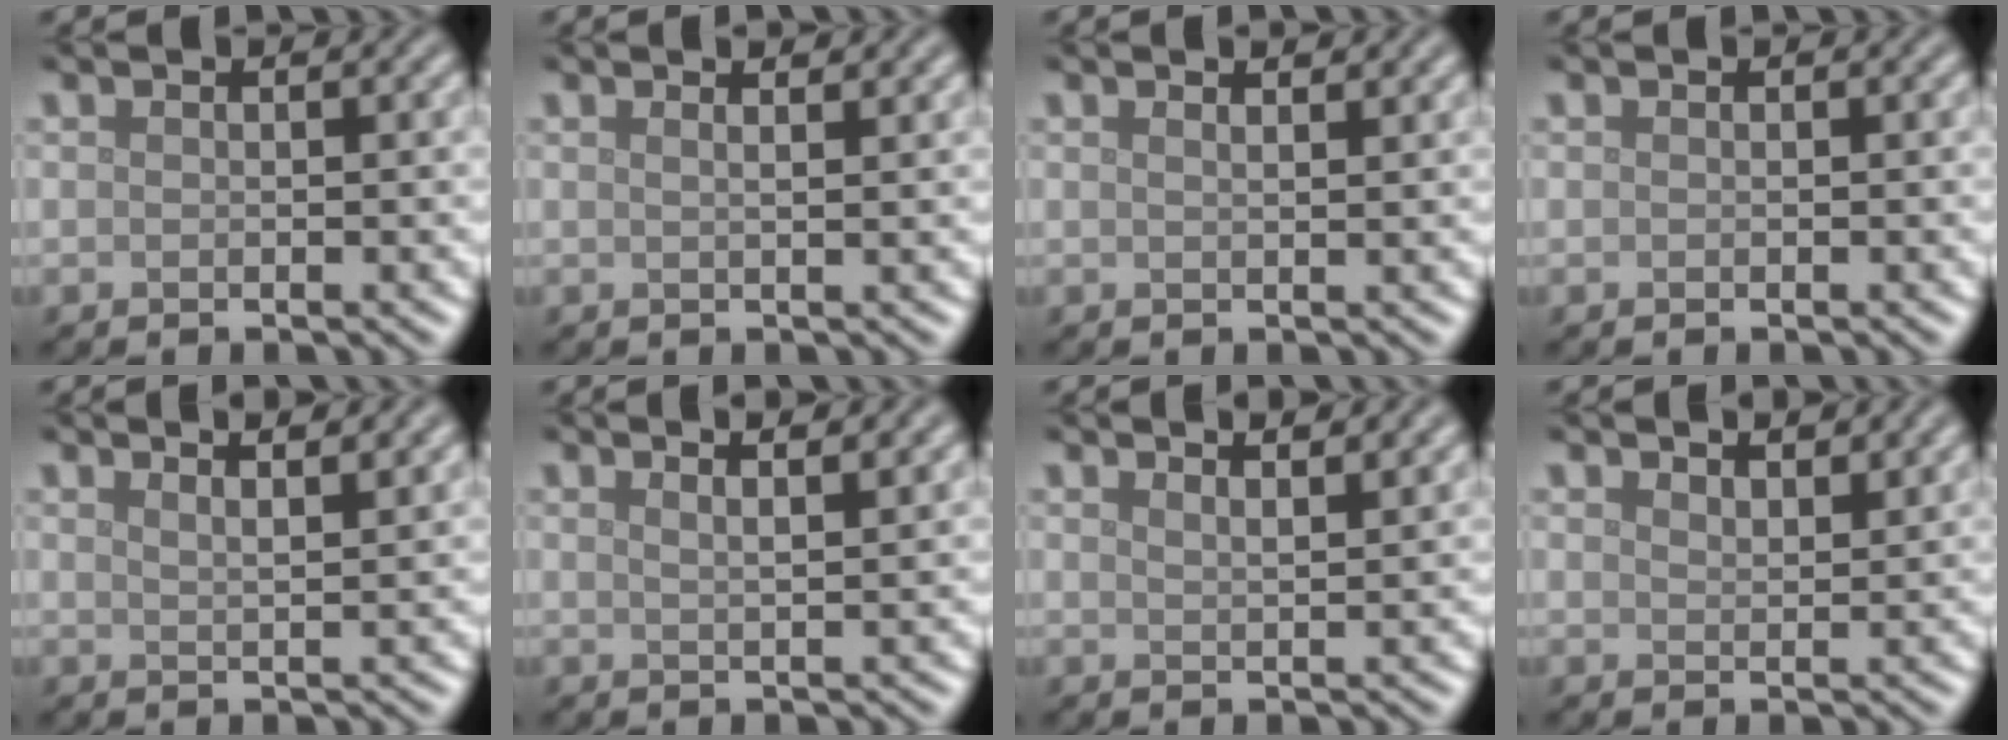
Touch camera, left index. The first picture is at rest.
{"total": 2.9, "force": [1.8, 1.3, 1.8], "torque": [-0.002, 0.012, -0.011]}
{"total": 2.2, "force": [1.6, 0.9, 1.3], "torque": [0.000, 0.004, -0.005]}
{"total": 0.0}
{"total": 4.5, "force": [3.3, 1.6, 2.6], "torque": [-0.004, 0.028, 0.013]}
{"total": 4.5, "force": [3.0, 1.7, 2.9], "torque": [-0.012, 0.029, 0.005]}
{"total": 4.0, "force": [3.1, 1.4, 2.2], "torque": [0.002, 0.022, 0.013]}
{"total": 2.6, "force": [2.4, 0.5, 0.8], "torque": [-0.012, 0.002, 0.040]}